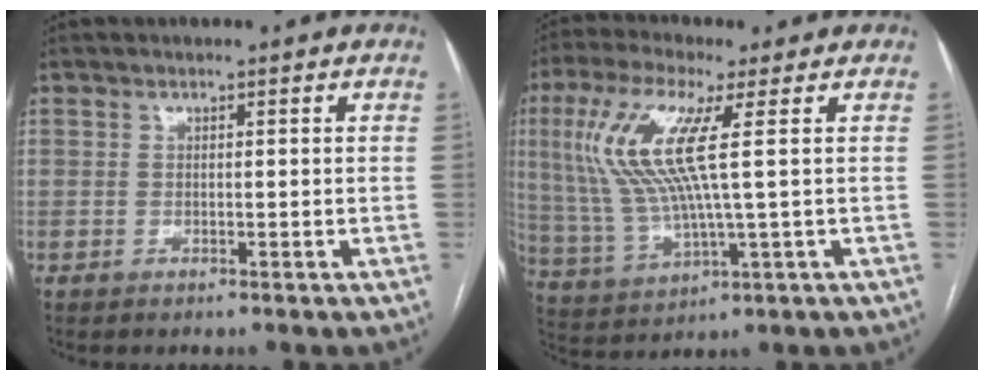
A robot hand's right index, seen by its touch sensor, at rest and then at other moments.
{"total": 12.5, "force": [3.0, 1.3, 12.0], "torque": [-0.285, 0.007, 0.059]}